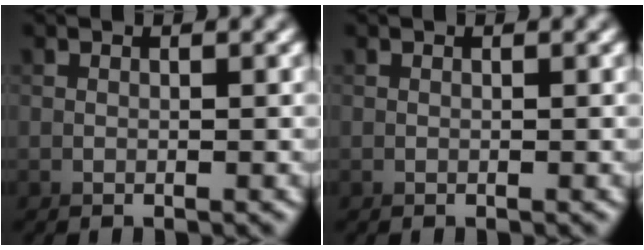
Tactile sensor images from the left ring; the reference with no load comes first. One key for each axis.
{"total": 0.0}